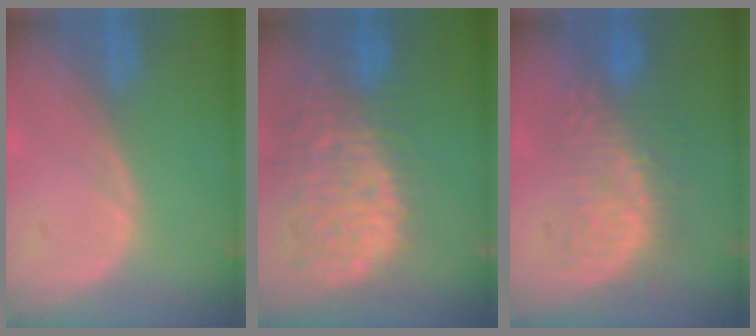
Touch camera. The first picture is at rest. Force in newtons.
{"total": 13.8, "press": 11.3, "slide": 7.9}
{"total": 8.8, "press": 8.7, "slide": 1.3}